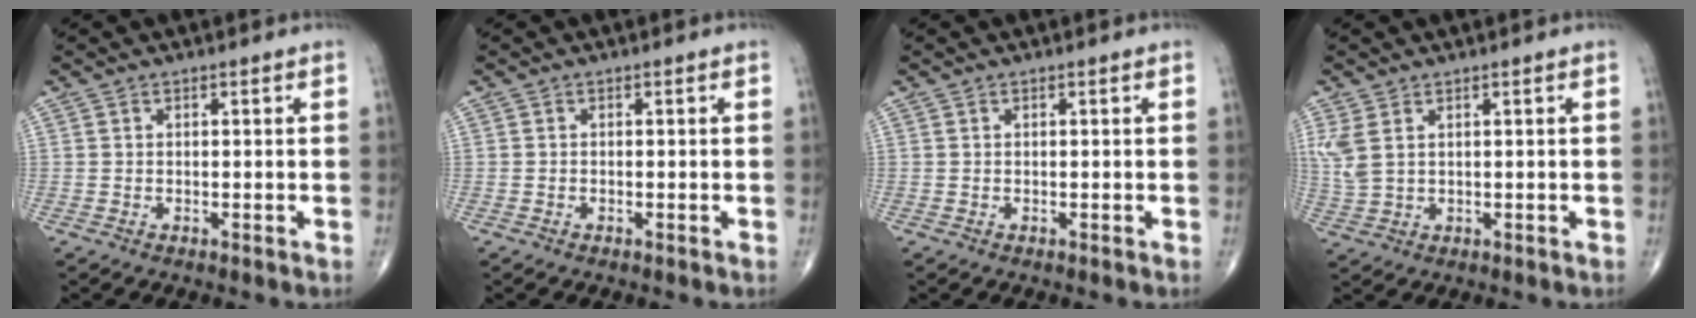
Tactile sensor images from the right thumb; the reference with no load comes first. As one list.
[{"total": 0.0}, {"total": 0.0}, {"total": 4.5, "force": [1.7, 2.5, 3.3], "torque": [-0.089, 0.002, 0.045]}]